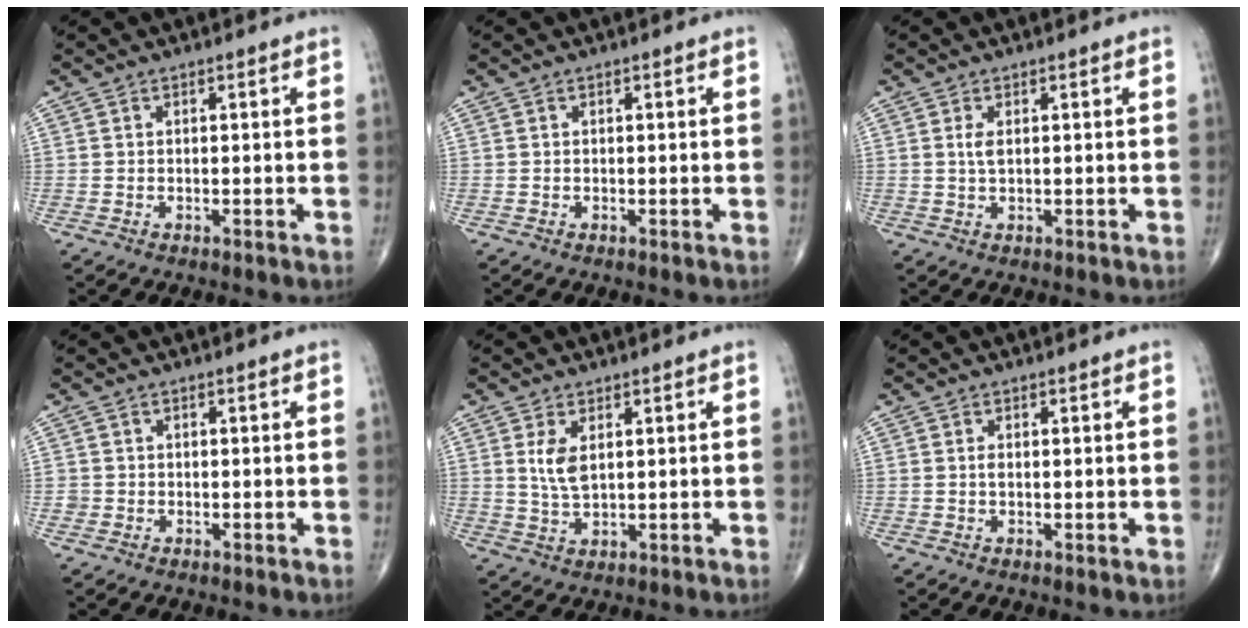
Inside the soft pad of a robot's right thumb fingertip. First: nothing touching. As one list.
[{"total": 0.0}, {"total": 1.8, "force": [0.4, 0.7, 1.5], "torque": [-0.036, 0.000, 0.012]}, {"total": 1.0, "force": [-0.3, 1.0, 0.0], "torque": [0.006, 0.006, -0.007]}, {"total": 4.6, "force": [1.4, 2.2, 3.8], "torque": [-0.073, -0.010, 0.034]}, {"total": 1.0, "force": [0.2, 0.4, 0.9], "torque": [-0.018, -0.002, 0.002]}]